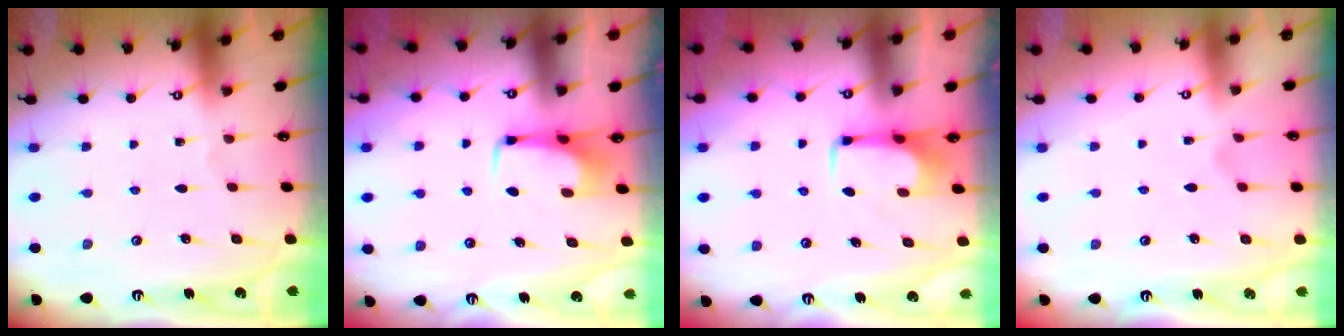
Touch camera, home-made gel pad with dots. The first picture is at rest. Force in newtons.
{"total": 2.9, "press": 2.9, "slide": 0.4}
{"total": 1.6, "press": 1.5, "slide": 0.5}
{"total": 1.1, "press": 0.1, "slide": 1.1}